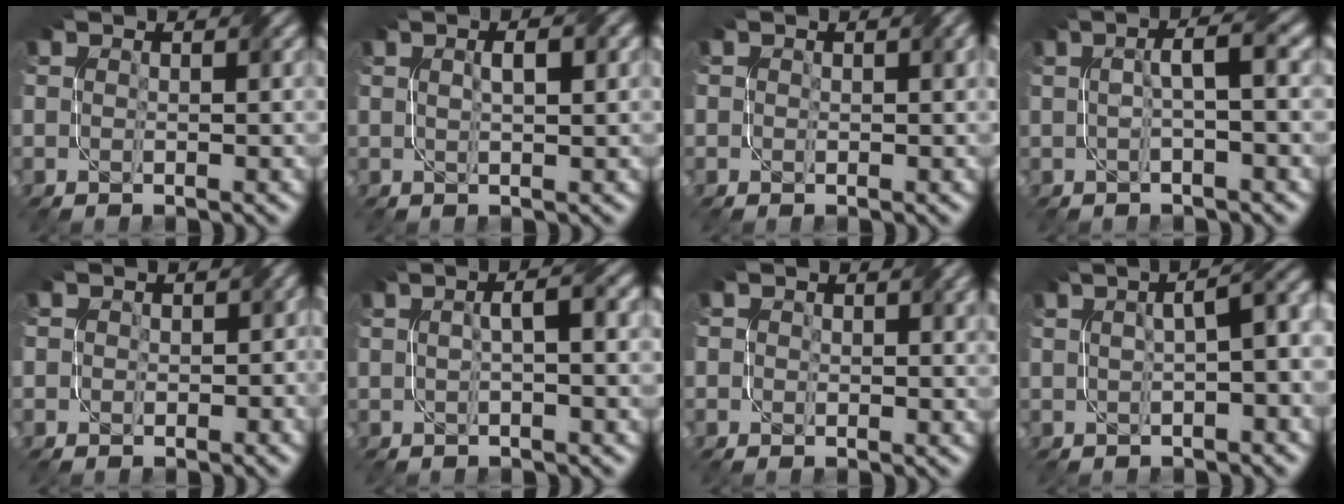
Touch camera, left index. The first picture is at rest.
{"total": 2.5, "force": [0.9, 0.8, 2.2], "torque": [-0.017, 0.004, 0.005]}
{"total": 0.6, "force": [0.1, 0.5, 0.4], "torque": [-0.002, 0.003, 0.006]}
{"total": 2.8, "force": [0.2, 0.4, 2.7], "torque": [-0.043, 0.015, 0.004]}
{"total": 2.1, "force": [0.1, 1.9, 0.8], "torque": [0.006, 0.003, 0.000]}
{"total": 2.7, "force": [0.2, 0.6, 2.6], "torque": [-0.038, 0.013, 0.006]}
{"total": 1.4, "force": [0.6, 1.1, 0.6], "torque": [0.001, 0.000, 0.009]}
{"total": 5.6, "force": [0.6, 1.8, 5.2], "torque": [-0.047, 0.023, 0.016]}